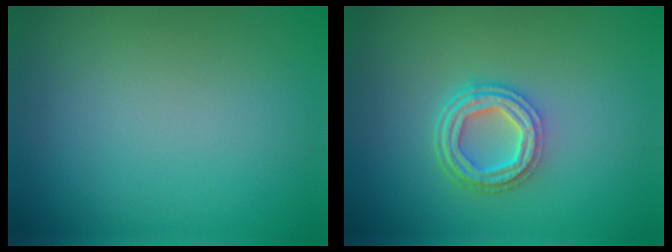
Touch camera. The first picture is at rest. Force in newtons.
{"total": 4.3, "press": 3.3, "slide": 2.6}